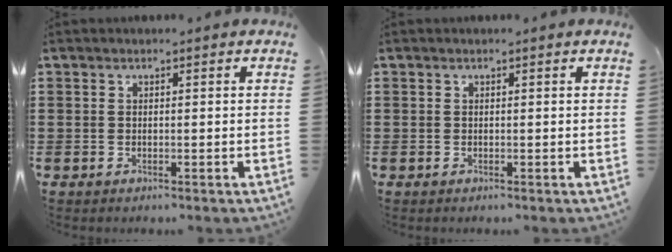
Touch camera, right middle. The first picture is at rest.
{"total": 0.0}